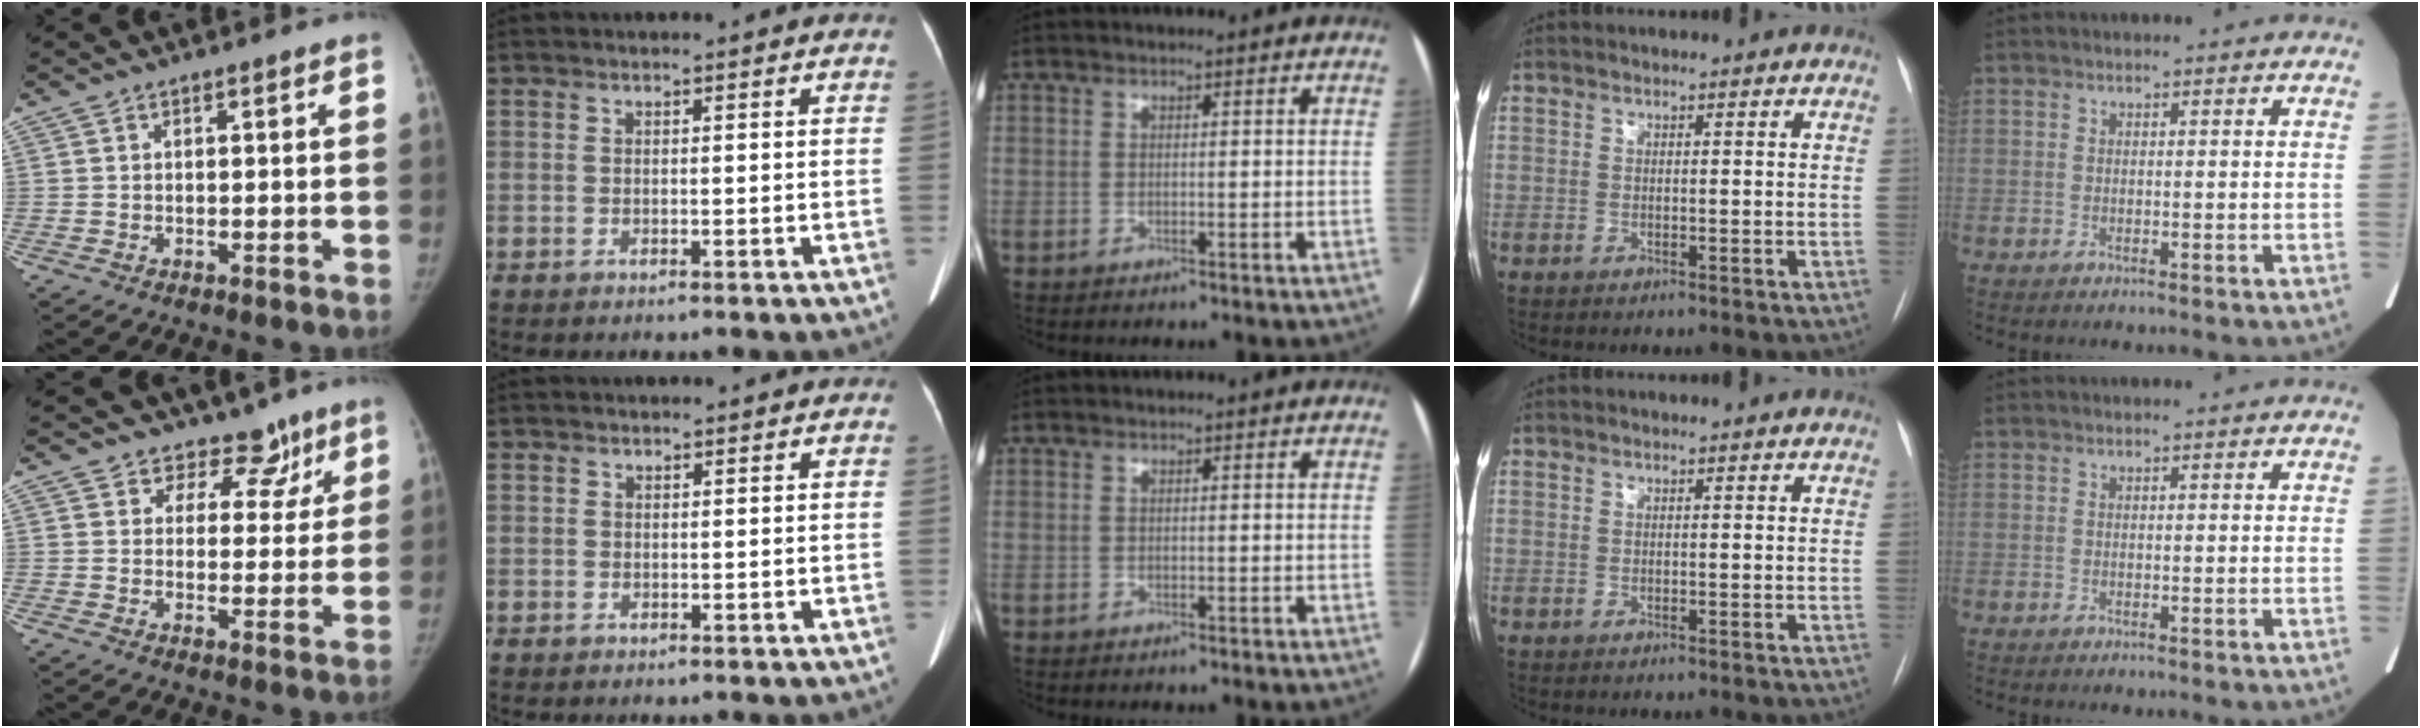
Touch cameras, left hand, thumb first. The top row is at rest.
{"thumb": {"total": 7.7, "force": [5.8, 5.0, 0.8], "torque": [0.030, -0.029, 0.073]}, "index": {"total": 0.6, "force": [-0.1, 0.5, -0.2], "torque": [0.008, 0.001, 0.002]}}